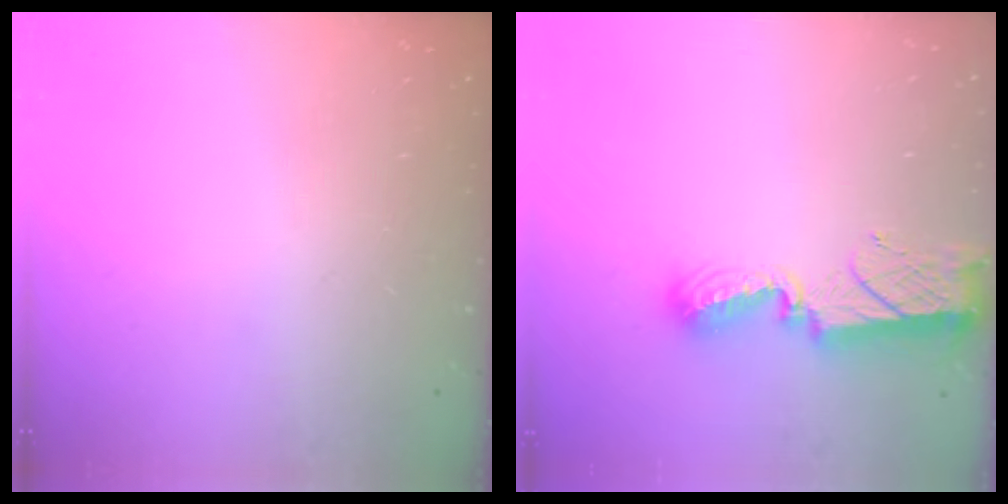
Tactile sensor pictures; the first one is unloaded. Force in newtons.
{"total": 9.4, "press": 9.4, "slide": 0.8}